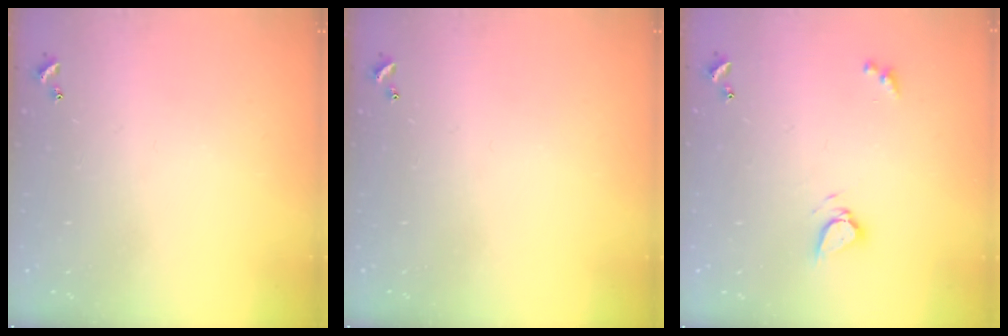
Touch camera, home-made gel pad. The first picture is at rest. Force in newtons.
{"total": 0.0}
{"total": 3.3, "press": 3.3, "slide": 0.5}